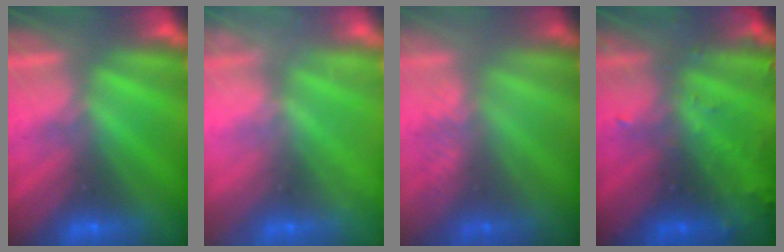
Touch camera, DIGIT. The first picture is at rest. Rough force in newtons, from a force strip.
{"total": 2.3}
{"total": 2.6}
{"total": 8.7}